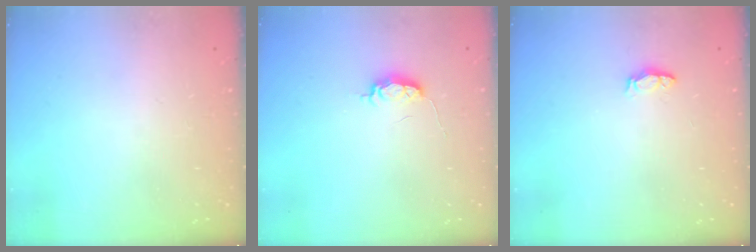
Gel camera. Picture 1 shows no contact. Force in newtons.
{"total": 4.9, "press": 4.9, "slide": 0.7}
{"total": 4.7, "press": 4.4, "slide": 1.6}